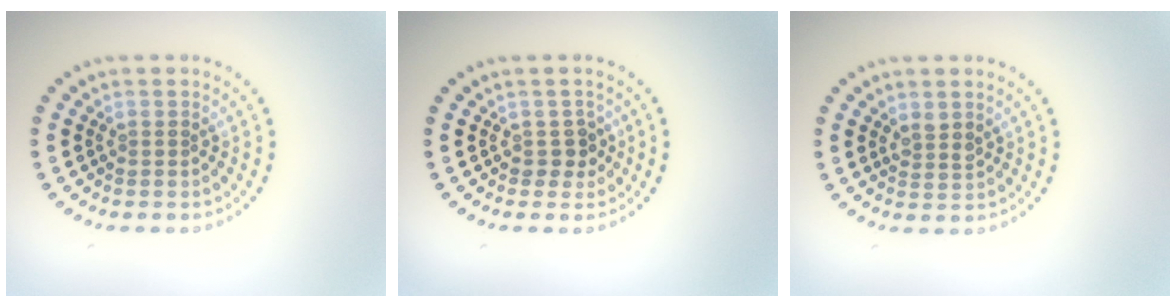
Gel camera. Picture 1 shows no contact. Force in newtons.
{"total": 1.4, "press": 1.3, "slide": 0.7}
{"total": 1.3, "press": 1.1, "slide": 0.7}